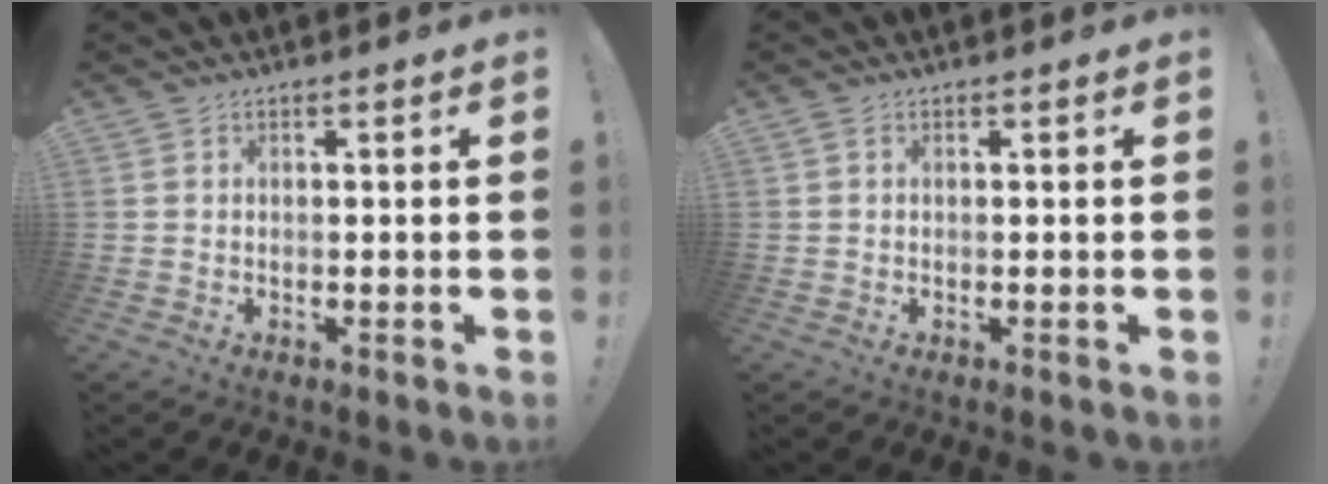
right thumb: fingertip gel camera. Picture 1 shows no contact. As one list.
[{"total": 0.5, "force": [0.1, 0.2, 0.4], "torque": [-0.011, 0.001, 0.003]}]